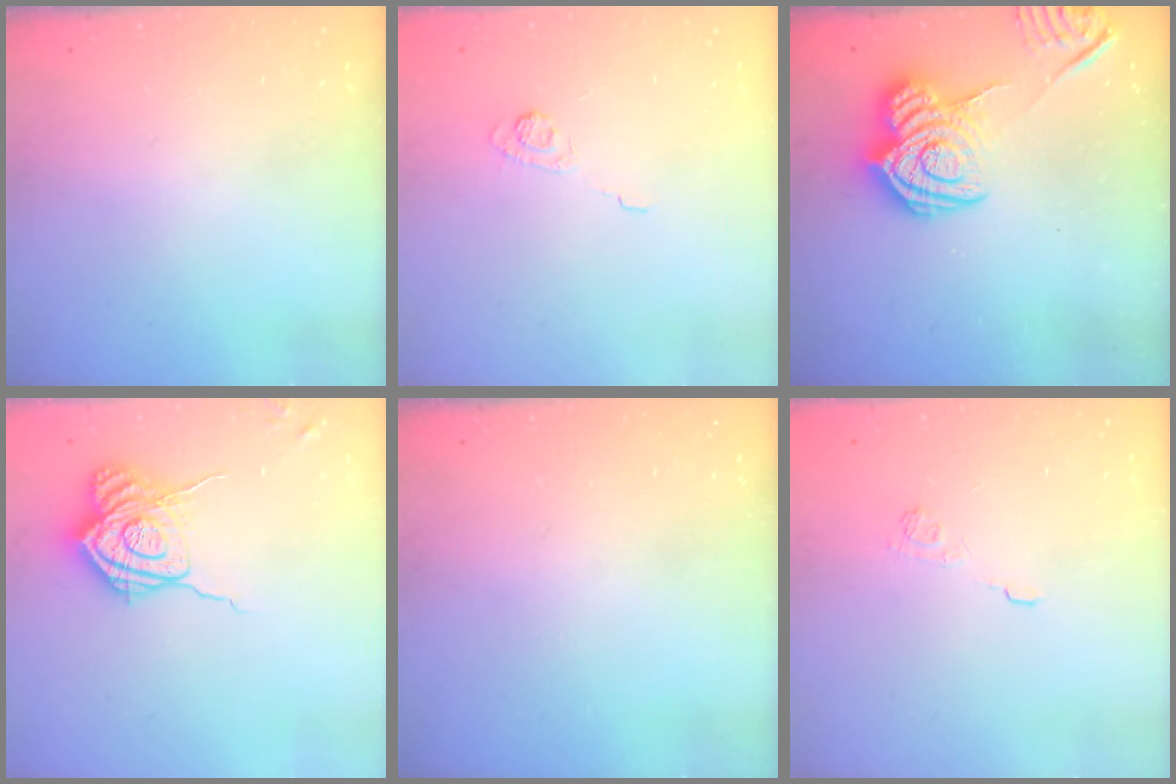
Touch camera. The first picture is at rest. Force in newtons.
{"total": 3.6, "press": 3.3, "slide": 1.5}
{"total": 13.9, "press": 13.8, "slide": 1.0}
{"total": 16.2, "press": 16.2, "slide": 0.5}
{"total": 0.0}
{"total": 2.3, "press": 1.8, "slide": 1.3}